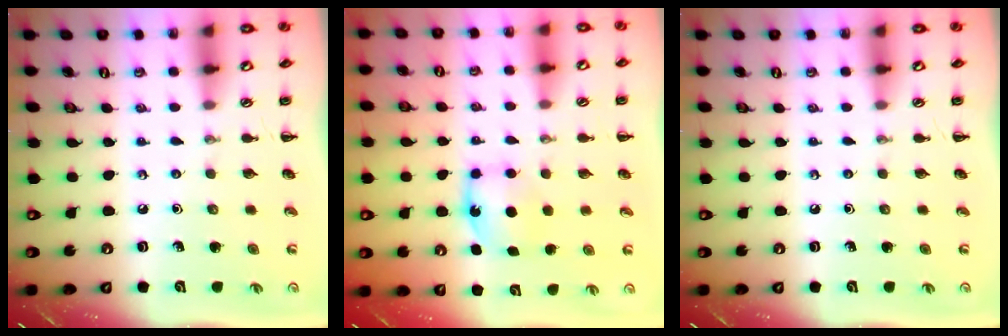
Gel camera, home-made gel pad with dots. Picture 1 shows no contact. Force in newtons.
{"total": 6.1, "press": 5.9, "slide": 1.3}
{"total": 0.0}